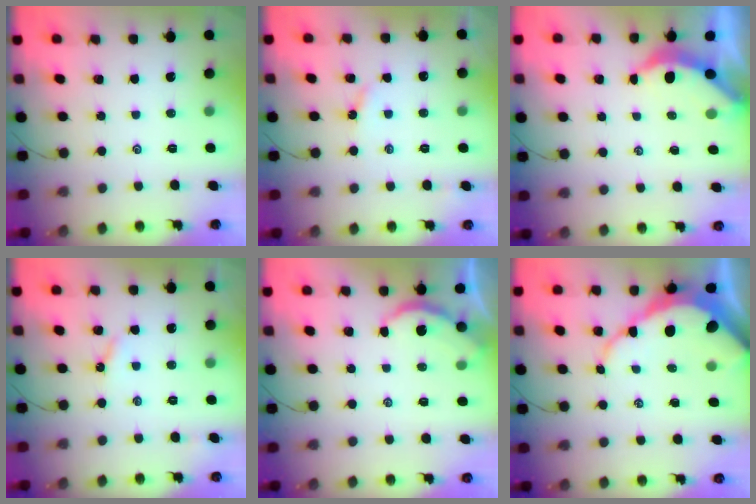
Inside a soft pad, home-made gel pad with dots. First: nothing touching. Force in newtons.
{"total": 3.2, "press": 3.2, "slide": 0.3}
{"total": 3.7, "press": 3.7, "slide": 0.5}
{"total": 2.9, "press": 2.8, "slide": 0.4}
{"total": 2.6, "press": 2.6, "slide": 0.2}
{"total": 12.1, "press": 12.0, "slide": 1.0}